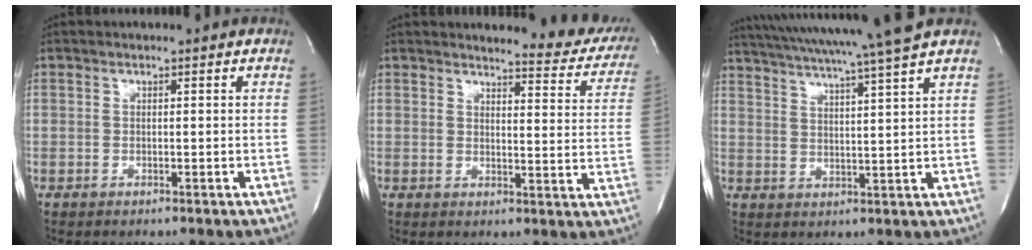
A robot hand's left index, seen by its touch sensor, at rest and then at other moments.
{"total": 10.7, "force": [10.3, 1.8, 2.5], "torque": [-0.009, -0.051, 0.093]}
{"total": 15.1, "force": [13.0, -2.4, 7.4], "torque": [-0.132, -0.015, 0.185]}